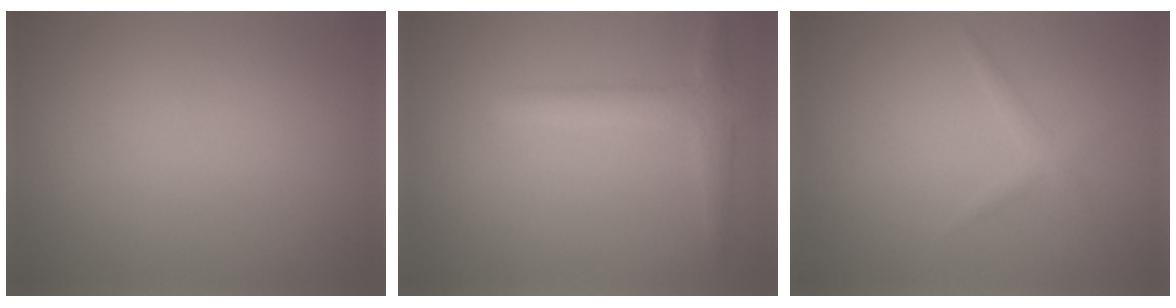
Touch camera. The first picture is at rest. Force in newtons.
{"total": 2.6, "press": 2.6, "slide": 0.2}
{"total": 1.0, "press": 1.0, "slide": 0.1}